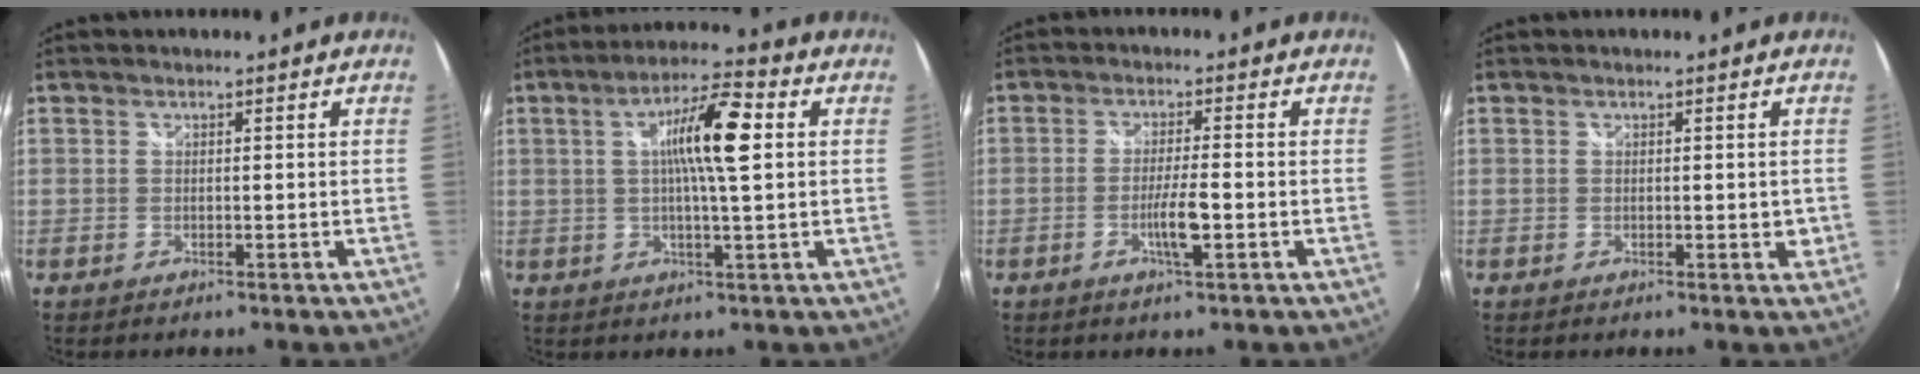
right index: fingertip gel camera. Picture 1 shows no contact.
{"total": 10.0, "force": [1.5, 1.2, 9.8], "torque": [-0.168, 0.013, 0.022]}
{"total": 4.6, "force": [-1.7, 0.2, 4.2], "torque": [-0.079, -0.004, -0.031]}
{"total": 1.4, "force": [-0.1, 0.9, 1.1], "torque": [-0.011, 0.003, 0.002]}